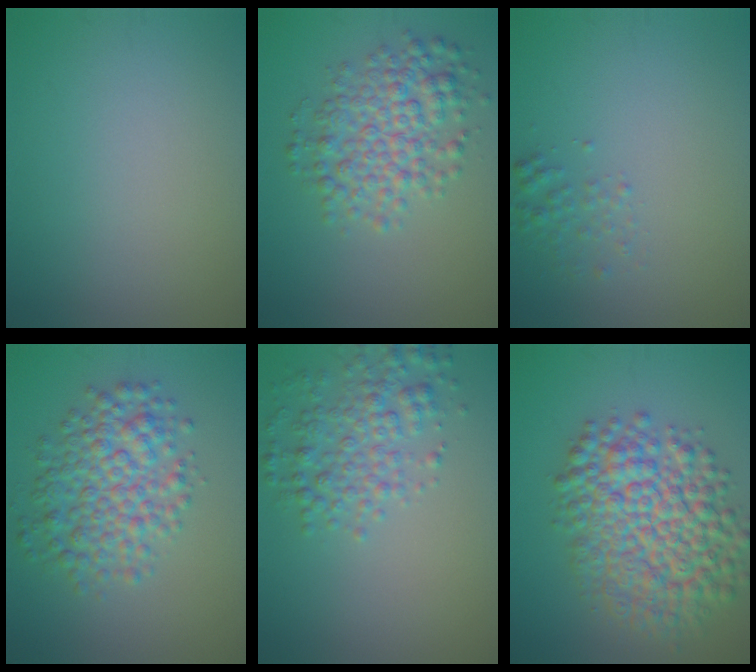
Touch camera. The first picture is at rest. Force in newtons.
{"total": 5.1, "press": 5.1, "slide": 0.1}
{"total": 1.3, "press": 1.3, "slide": 0.1}
{"total": 5.7, "press": 5.7, "slide": 0.1}
{"total": 3.8, "press": 3.8, "slide": 0.1}
{"total": 9.7, "press": 9.7, "slide": 0.3}